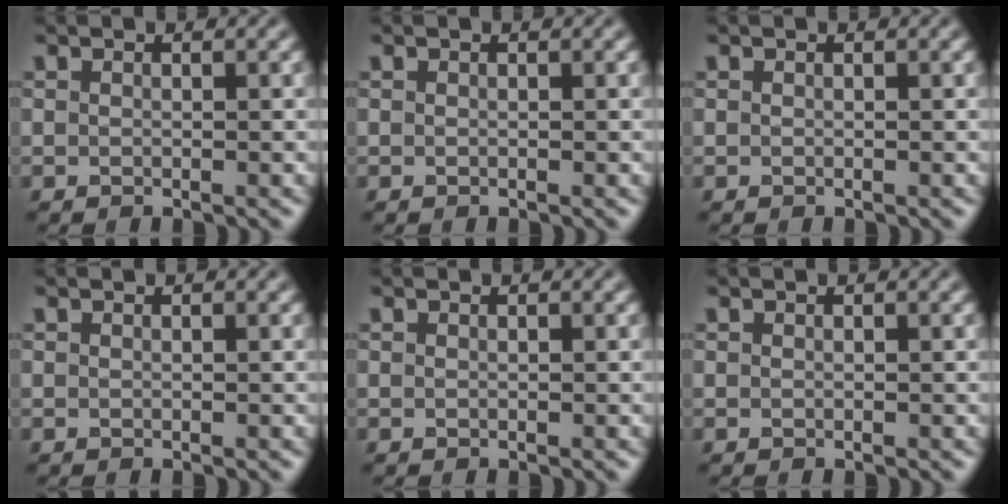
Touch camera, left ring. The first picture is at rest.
{"total": 0.0}
{"total": 0.0}
{"total": 0.0}
{"total": 0.0}
{"total": 0.0}